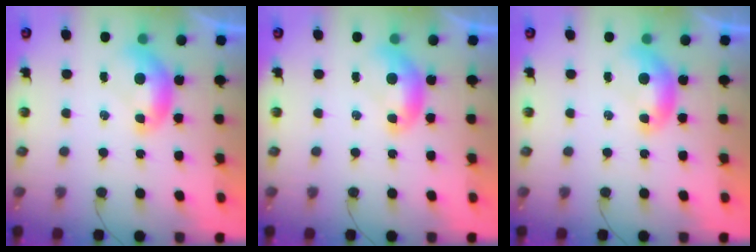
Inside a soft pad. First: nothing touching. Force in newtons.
{"total": 0.0}
{"total": 0.0}